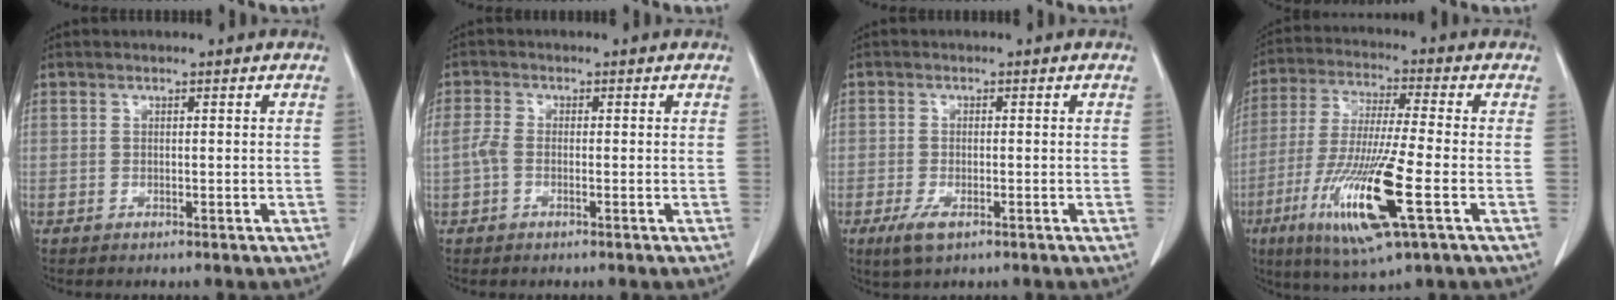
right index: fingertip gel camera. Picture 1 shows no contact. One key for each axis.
{"total": 2.1, "fx": -0.6, "fy": 1.1, "fz": 1.7, "tx": -0.044, "ty": 0.005, "tz": -0.015}
{"total": 3.4, "fx": -1.8, "fy": 1.4, "fz": 2.5, "tx": -0.056, "ty": -0.004, "tz": -0.030}
{"total": 15.9, "fx": -5.7, "fy": 0.9, "fz": 14.8, "tx": -0.301, "ty": -0.030, "tz": -0.104}